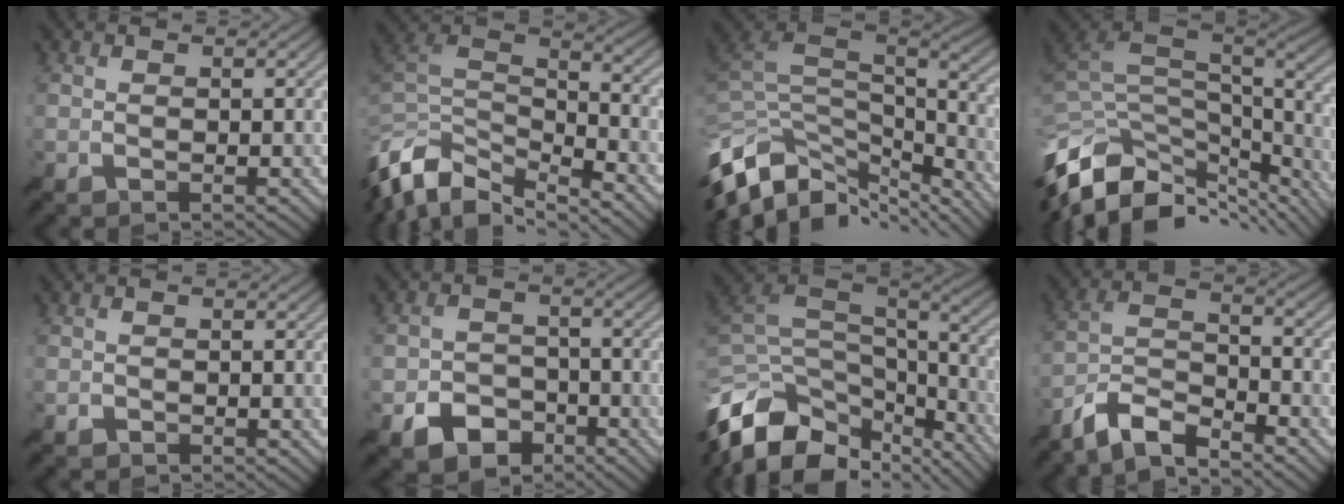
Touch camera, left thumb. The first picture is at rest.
{"total": 12.6, "force": [-8.2, 5.6, 7.7], "torque": [-0.203, -0.012, -0.145]}
{"total": 13.0, "force": [-5.9, 7.6, 8.7], "torque": [-0.233, -0.019, -0.096]}
{"total": 13.8, "force": [-5.1, 8.0, 9.9], "torque": [-0.249, -0.017, -0.080]}
{"total": 0.7, "force": [-0.3, 0.6, 0.0], "torque": [0.003, -0.005, -0.006]}
{"total": 5.6, "force": [-3.4, 3.9, 2.2], "torque": [-0.038, -0.008, -0.062]}
{"total": 15.8, "force": [-8.7, 8.3, 10.2], "torque": [-0.262, -0.022, -0.136]}
{"total": 7.2, "force": [-6.1, 1.7, 3.4], "torque": [-0.070, -0.003, -0.132]}